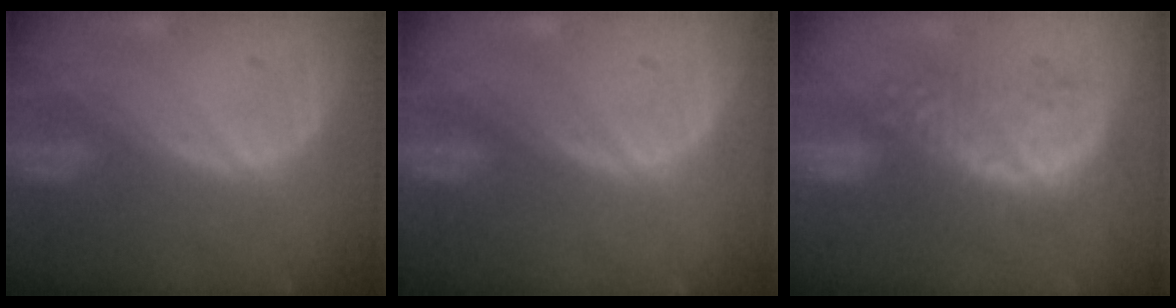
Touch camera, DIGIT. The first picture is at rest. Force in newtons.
{"total": 0.0}
{"total": 8.9, "press": 8.4, "slide": 2.9}